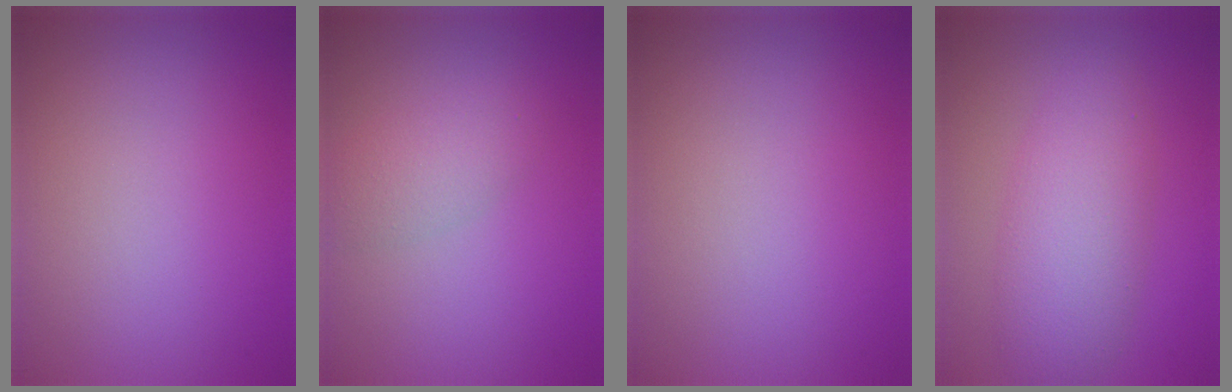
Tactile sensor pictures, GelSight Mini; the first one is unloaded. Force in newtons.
{"total": 2.3, "press": 2.3, "slide": 0.1}
{"total": 0.0}
{"total": 5.3, "press": 5.3, "slide": 0.3}